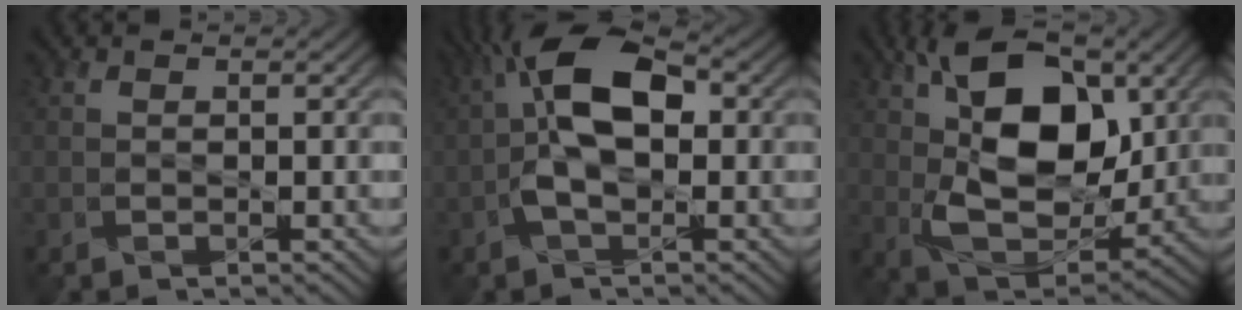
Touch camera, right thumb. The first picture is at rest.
{"total": 8.6, "force": [-0.2, 4.0, 7.6], "torque": [-0.144, 0.025, -0.019]}
{"total": 14.8, "force": [3.9, 8.5, 11.4], "torque": [-0.207, 0.001, 0.068]}